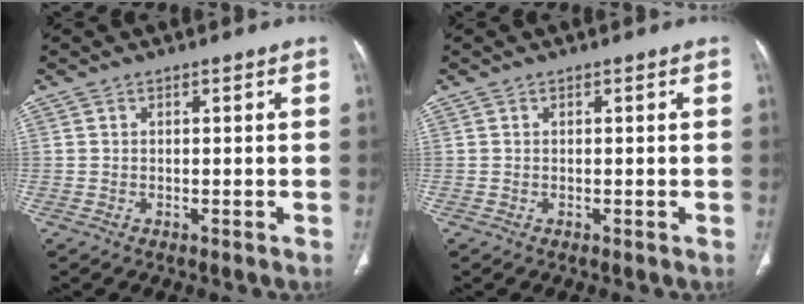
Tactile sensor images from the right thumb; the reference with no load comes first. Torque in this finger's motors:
{"motor_torque": [-0.06, 0.02, -0.07, 0.08, -0.02]}